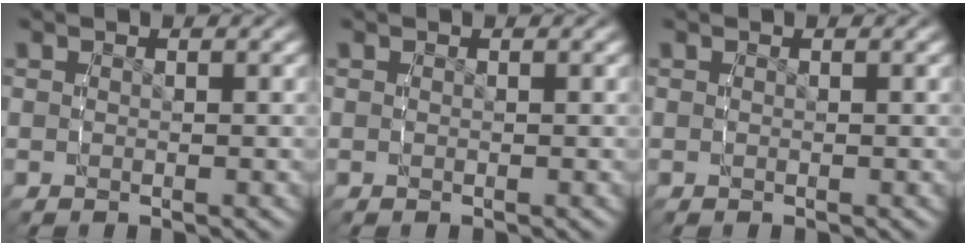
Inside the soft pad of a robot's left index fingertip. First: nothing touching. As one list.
[{"total": 0.0}, {"total": 0.0}]